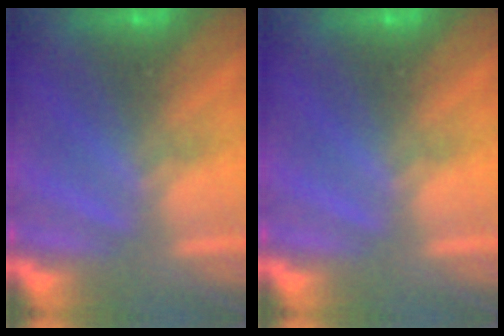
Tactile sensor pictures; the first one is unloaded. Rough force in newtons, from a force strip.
{"total": 0.0}